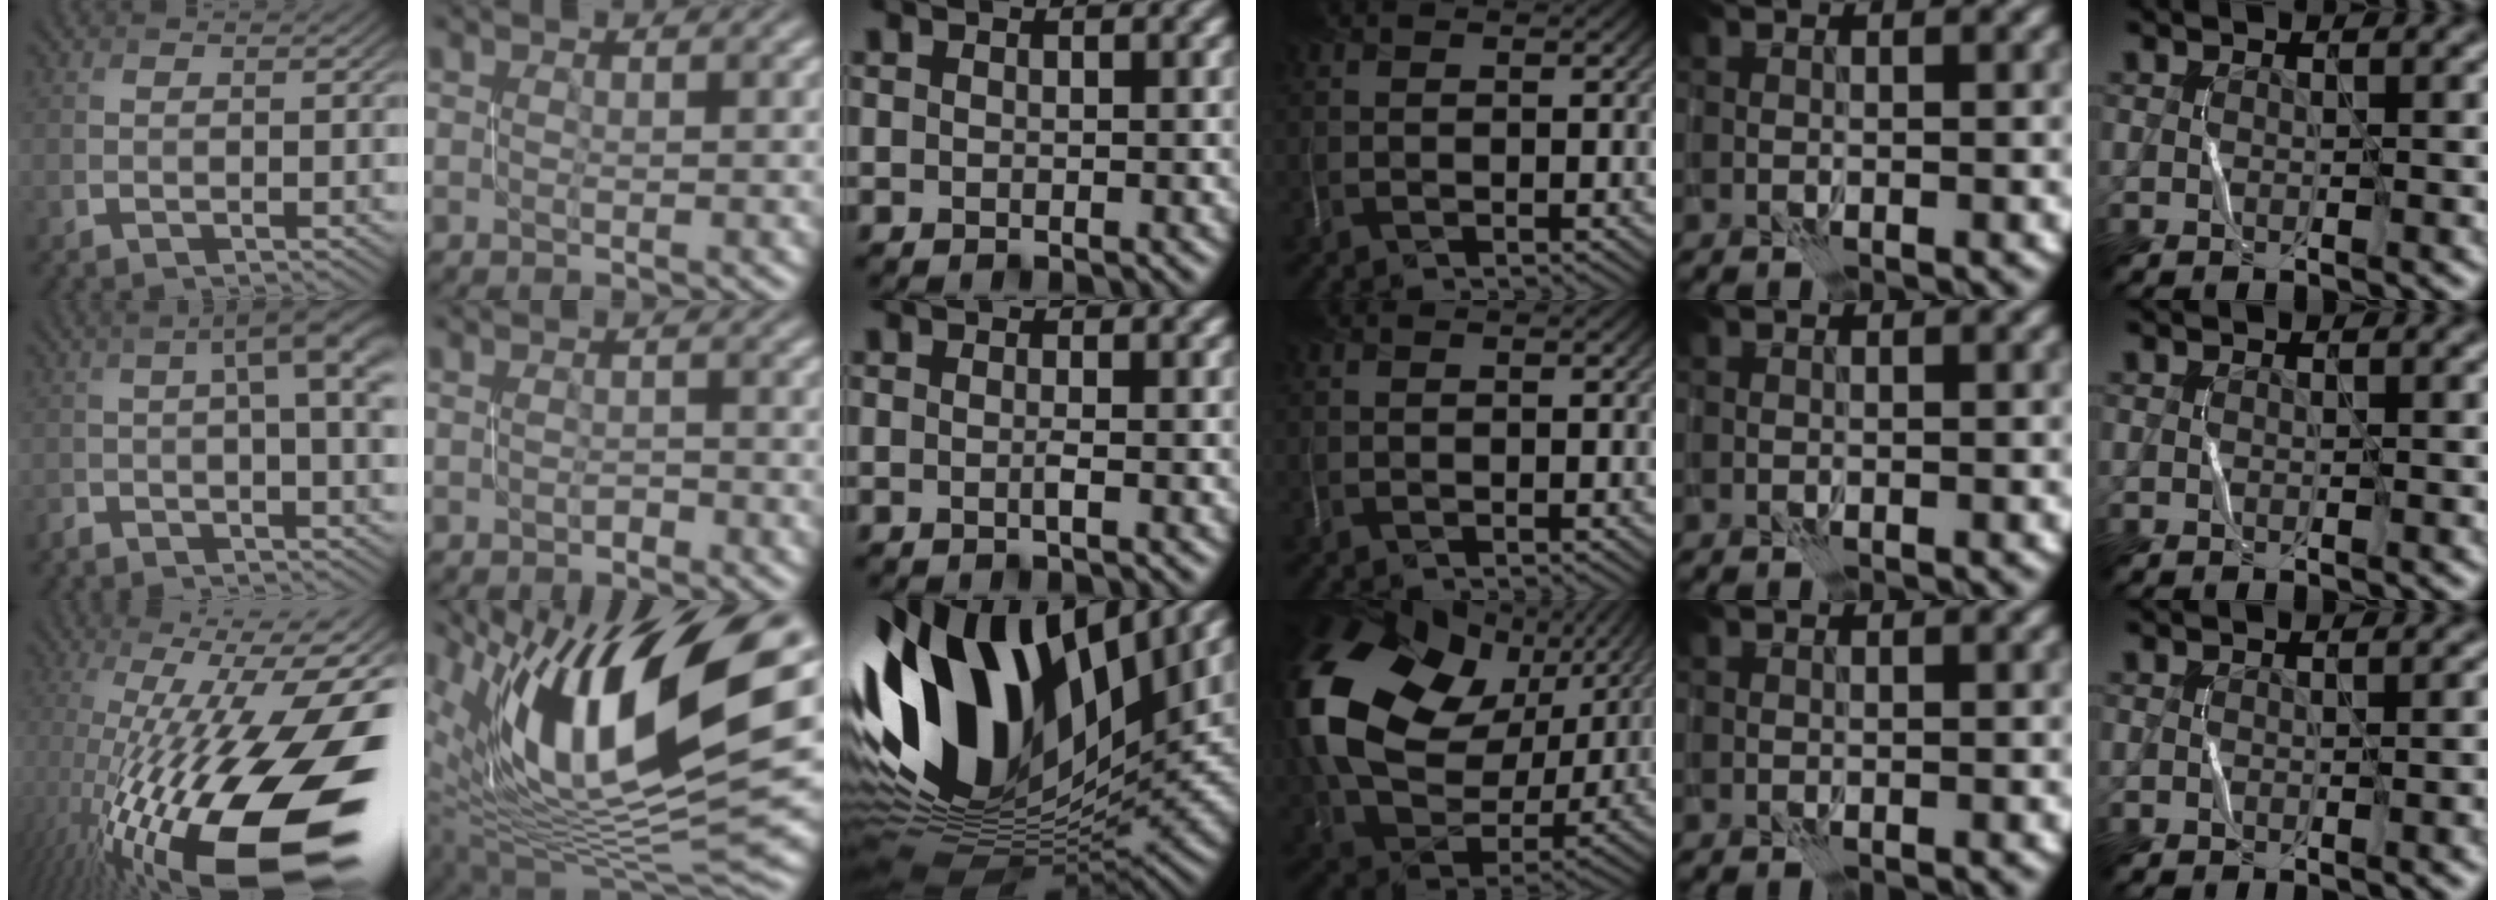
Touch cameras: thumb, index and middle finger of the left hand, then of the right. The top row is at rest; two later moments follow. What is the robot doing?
{"motion": "open", "object": "stapler"}